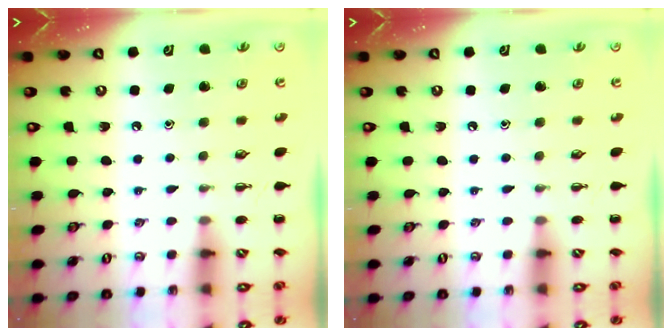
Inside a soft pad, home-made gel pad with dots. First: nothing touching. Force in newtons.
{"total": 0.0}